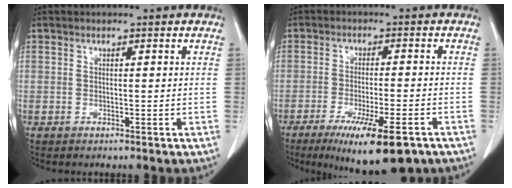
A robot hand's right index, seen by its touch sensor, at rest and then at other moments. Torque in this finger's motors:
{"motor_torque": [1.39, -0.75, 0.68, 0.19]}